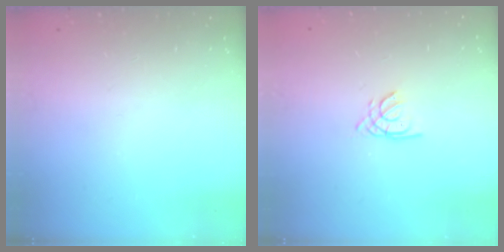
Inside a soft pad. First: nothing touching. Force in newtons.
{"total": 1.5, "press": 1.5, "slide": 0.1}